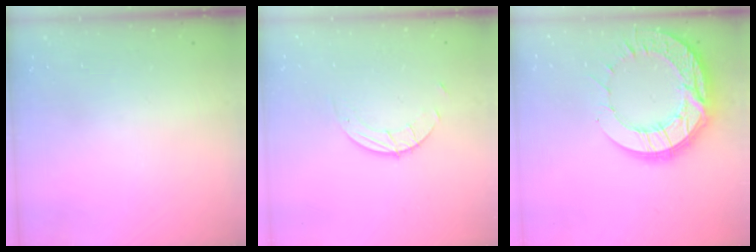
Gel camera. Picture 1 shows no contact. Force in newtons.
{"total": 2.7, "press": 2.7, "slide": 0.3}
{"total": 20.2, "press": 20.1, "slide": 1.8}